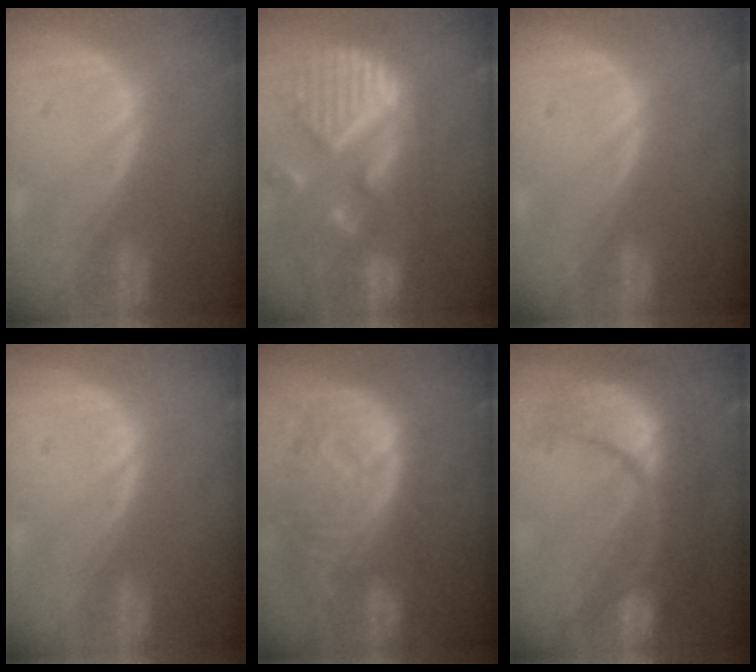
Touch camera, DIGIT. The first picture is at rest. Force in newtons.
{"total": 13.3, "press": 11.3, "slide": 7.1}
{"total": 0.0}
{"total": 0.0}
{"total": 12.2, "press": 10.5, "slide": 6.2}
{"total": 12.1, "press": 12.0, "slide": 1.5}